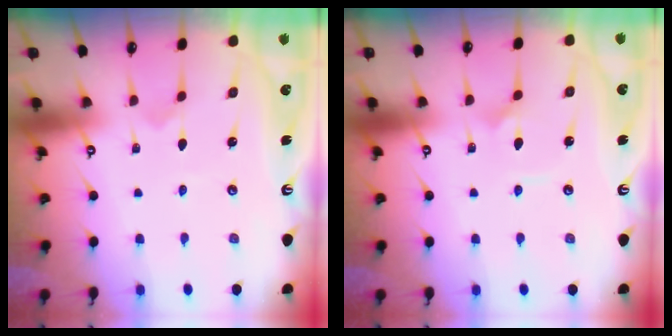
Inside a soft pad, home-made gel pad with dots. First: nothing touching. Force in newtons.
{"total": 2.4, "press": 2.4, "slide": 0.1}